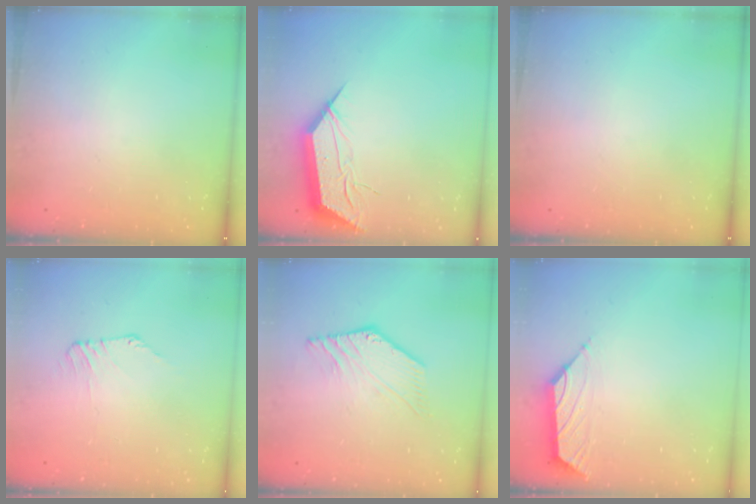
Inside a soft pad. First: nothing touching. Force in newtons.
{"total": 13.1, "press": 13.1, "slide": 0.7}
{"total": 0.0}
{"total": 1.3, "press": 1.2, "slide": 0.3}
{"total": 4.9, "press": 4.8, "slide": 0.9}
{"total": 1.5, "press": 1.4, "slide": 0.6}